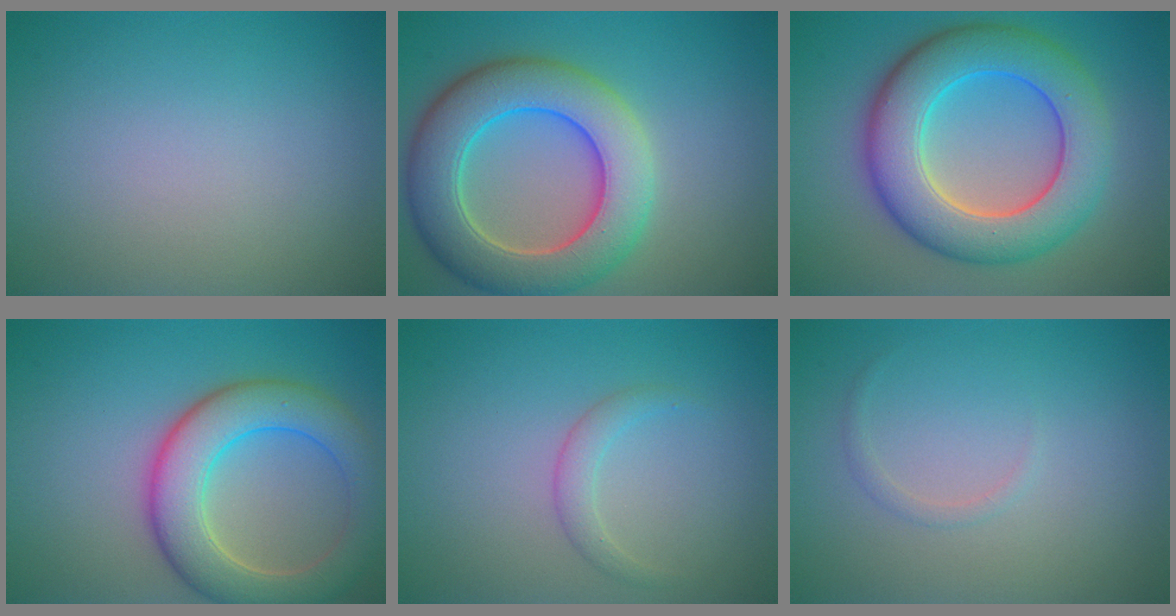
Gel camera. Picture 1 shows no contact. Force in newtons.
{"total": 9.3, "press": 9.3, "slide": 0.8}
{"total": 9.8, "press": 9.8, "slide": 0.1}
{"total": 7.5, "press": 7.5, "slide": 0.4}
{"total": 1.5, "press": 1.5, "slide": 0.1}
{"total": 0.7, "press": 0.7, "slide": 0.0}